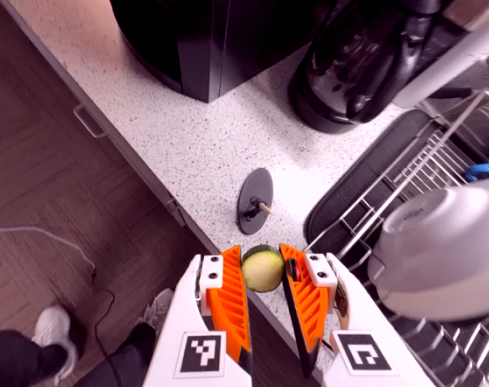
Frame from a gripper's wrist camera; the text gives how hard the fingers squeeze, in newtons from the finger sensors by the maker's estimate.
{"total": 11.1, "left": 11.0, "right": 11.3}